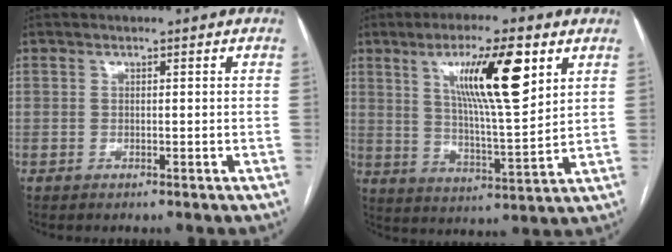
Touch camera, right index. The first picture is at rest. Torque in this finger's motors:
{"motor_torque": [1.33, 0.80, 0.84, 0.14]}